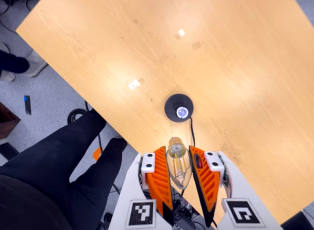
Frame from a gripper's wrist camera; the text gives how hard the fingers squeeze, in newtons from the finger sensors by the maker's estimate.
{"total": 10.3, "left": 10.2, "right": 10.5}